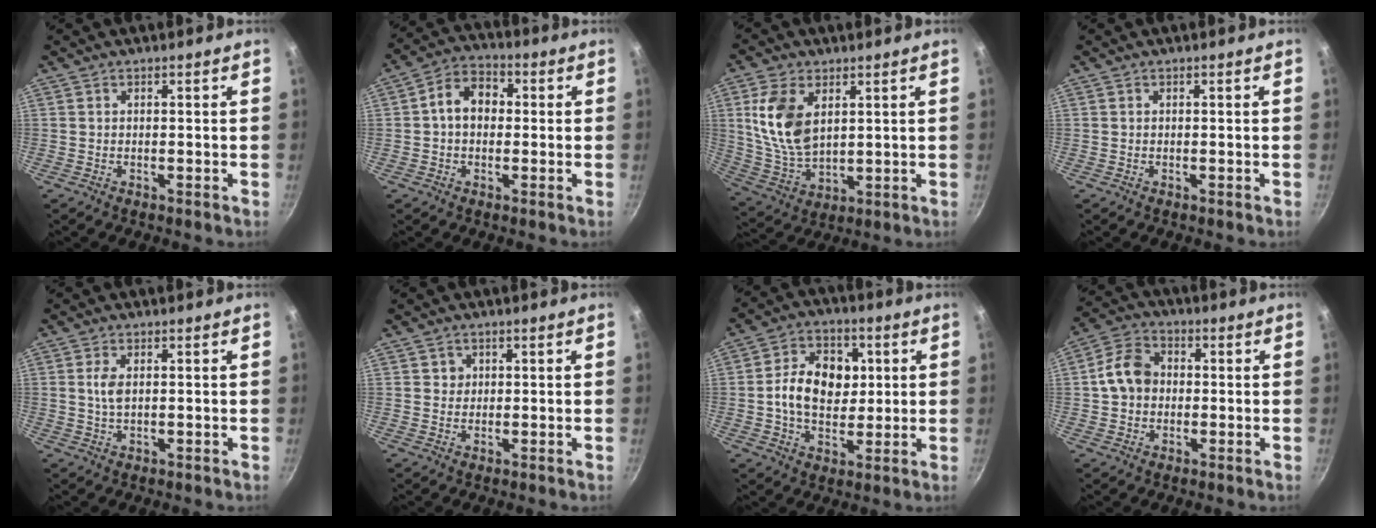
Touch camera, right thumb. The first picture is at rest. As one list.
[{"total": 8.0, "force": [0.5, 6.0, 5.3], "torque": [-0.056, 0.023, -0.007]}, {"total": 12.6, "force": [3.6, 7.5, 9.4], "torque": [-0.178, -0.021, 0.081]}, {"total": 0.0}, {"total": 2.8, "force": [0.5, 1.4, 2.4], "torque": [-0.048, 0.000, 0.010]}, {"total": 2.0, "force": [0.6, 1.8, 0.3], "torque": [0.008, 0.004, 0.007]}, {"total": 12.6, "force": [1.3, 9.2, 8.5], "torque": [-0.110, 0.007, 0.012]}, {"total": 8.5, "force": [0.1, 6.9, 5.0], "torque": [-0.067, 0.020, -0.013]}]